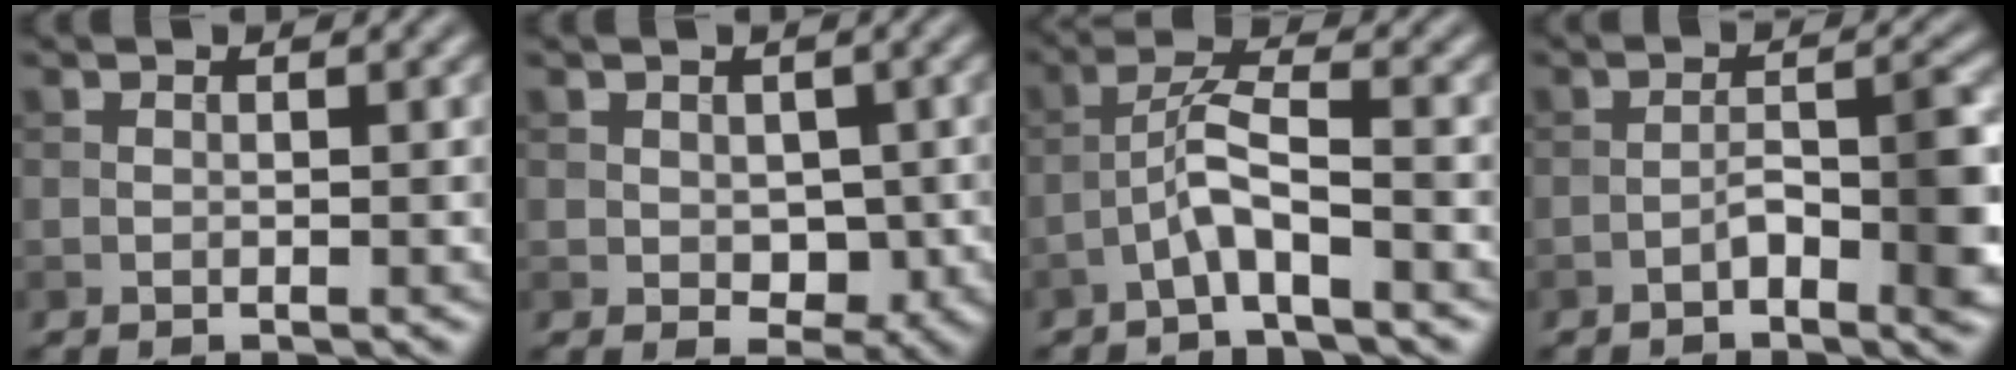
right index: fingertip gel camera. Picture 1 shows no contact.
{"total": 3.4, "force": [-0.1, 2.5, 2.3], "torque": [-0.027, -0.012, 0.003]}
{"total": 3.5, "force": [-2.0, 0.5, 2.9], "torque": [-0.062, 0.015, -0.043]}
{"total": 4.2, "force": [-1.9, 1.3, 3.6], "torque": [-0.051, 0.009, -0.030]}